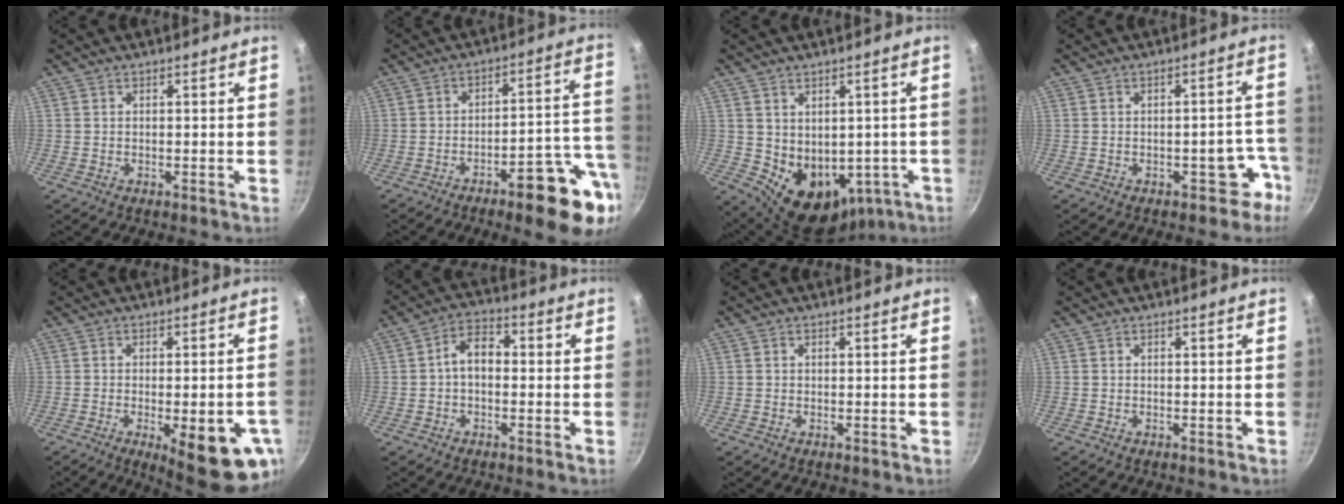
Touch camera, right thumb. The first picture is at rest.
{"total": 14.9, "force": [-6.7, 4.1, 12.7], "torque": [-0.128, 0.049, -0.093]}
{"total": 12.5, "force": [-1.0, 9.5, 8.1], "torque": [-0.094, -0.008, 0.022]}
{"total": 5.4, "force": [-3.1, 3.2, 3.0], "torque": [0.021, 0.049, -0.023]}
{"total": 15.0, "force": [-5.1, 4.8, 13.3], "torque": [-0.146, 0.001, -0.059]}
{"total": 6.0, "force": [-0.3, 4.0, 4.5], "torque": [-0.058, 0.022, -0.016]}
{"total": 0.0}
{"total": 0.0}